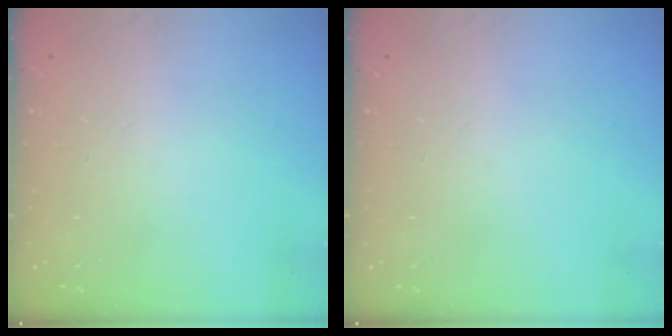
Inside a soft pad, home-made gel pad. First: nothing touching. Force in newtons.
{"total": 0.0}